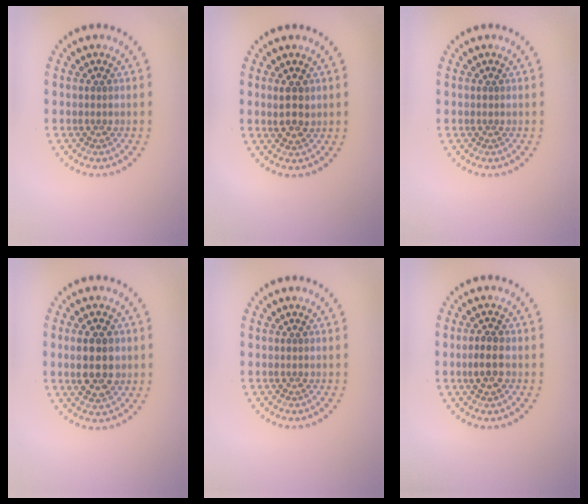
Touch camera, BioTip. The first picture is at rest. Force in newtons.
{"total": 2.2, "press": 2.2, "slide": 0.4}
{"total": 0.0}
{"total": 4.4, "press": 4.3, "slide": 0.3}
{"total": 0.0}
{"total": 2.3, "press": 2.3, "slide": 0.4}